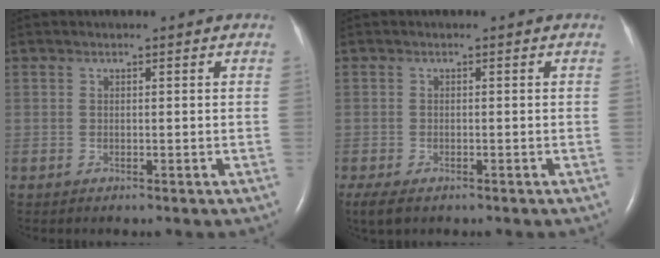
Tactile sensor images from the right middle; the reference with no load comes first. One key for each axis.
{"total": 4.4, "fx": -2.9, "fy": 2.1, "fz": 2.6, "tx": -0.052, "ty": -0.013, "tz": -0.045}